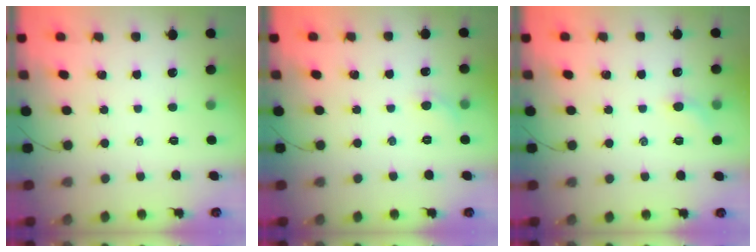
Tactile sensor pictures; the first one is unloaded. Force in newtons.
{"total": 4.5, "press": 4.3, "slide": 1.5}
{"total": 4.3, "press": 4.0, "slide": 1.4}